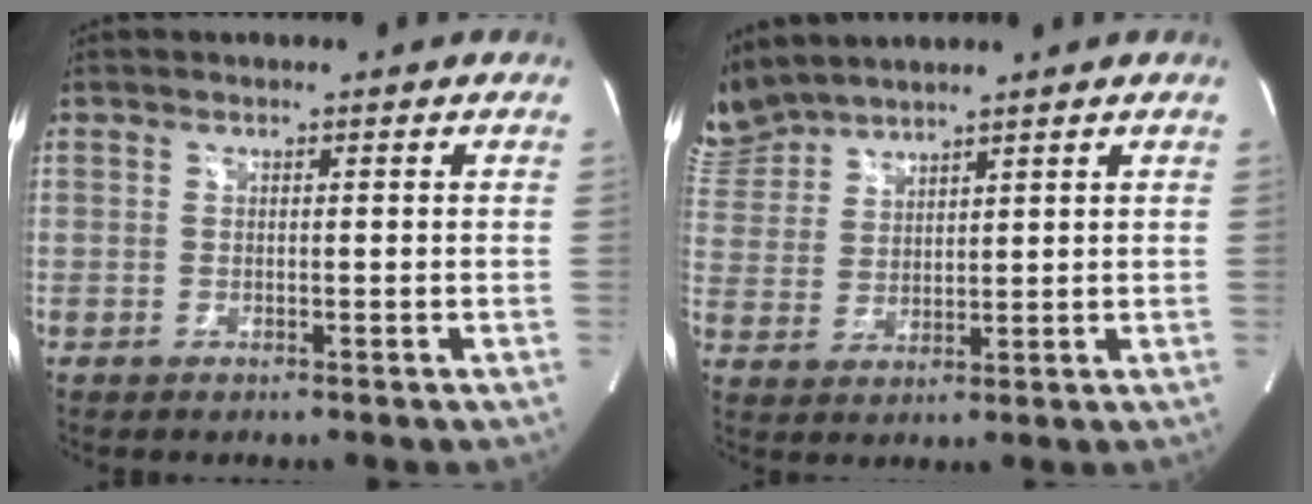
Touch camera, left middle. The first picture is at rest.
{"total": 7.7, "force": [7.6, 1.1, 1.0], "torque": [-0.044, 0.019, 0.167]}